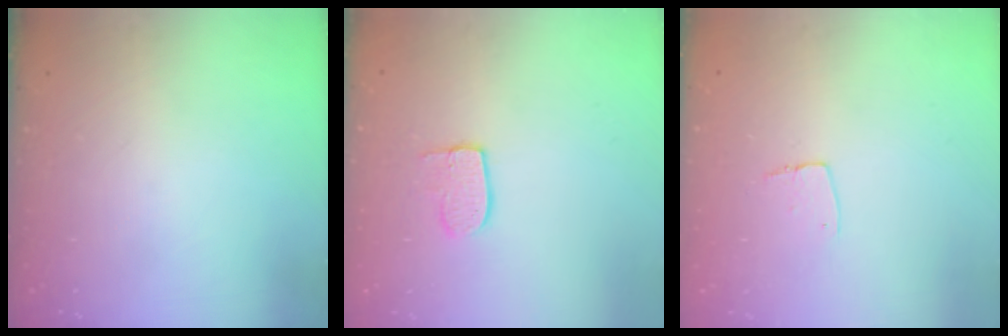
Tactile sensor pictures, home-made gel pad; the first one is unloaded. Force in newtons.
{"total": 6.7, "press": 6.7, "slide": 0.2}
{"total": 4.9, "press": 4.8, "slide": 0.3}